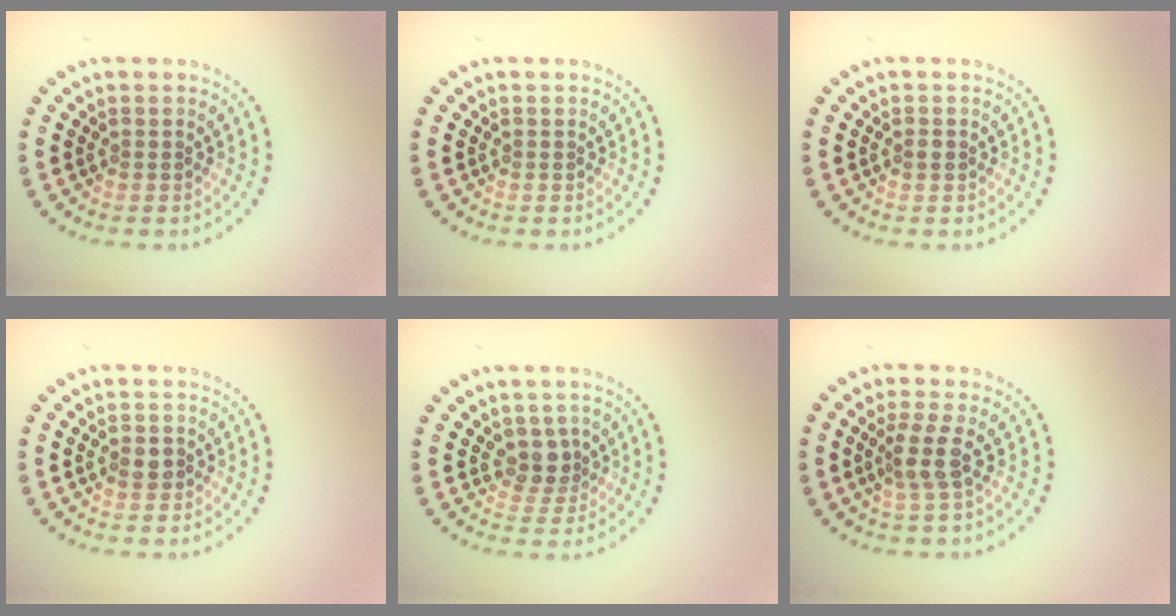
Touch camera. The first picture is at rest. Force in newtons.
{"total": 0.0}
{"total": 0.6, "press": 0.6, "slide": 0.0}
{"total": 1.5, "press": 1.5, "slide": 0.1}
{"total": 2.3, "press": 1.9, "slide": 1.4}
{"total": 2.4, "press": 2.0, "slide": 1.4}